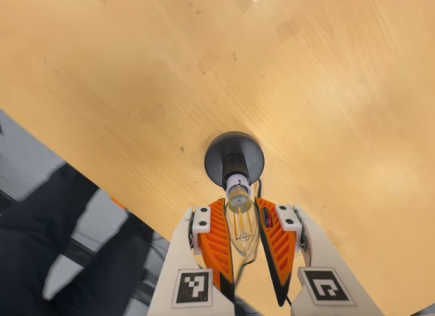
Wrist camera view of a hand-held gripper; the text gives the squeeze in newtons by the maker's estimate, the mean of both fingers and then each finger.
{"total": 13.8, "left": 13.0, "right": 14.6}